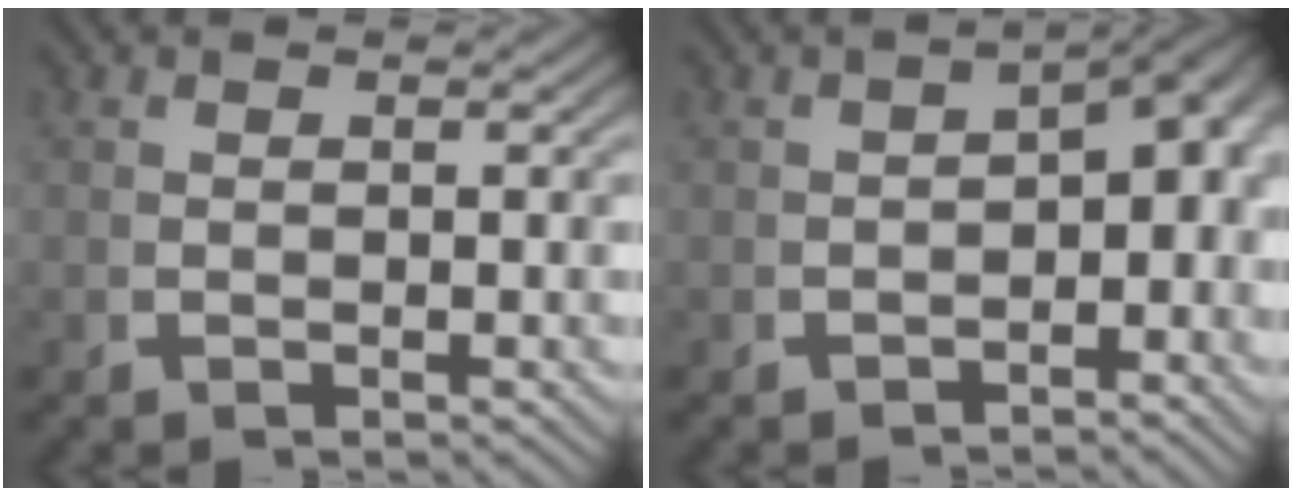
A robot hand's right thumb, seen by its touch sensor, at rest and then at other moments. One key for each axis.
{"total": 4.2, "fx": -1.0, "fy": 2.6, "fz": 3.1, "tx": -0.029, "ty": -0.004, "tz": -0.017}